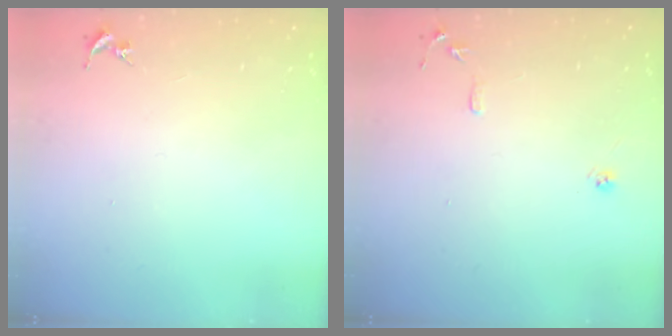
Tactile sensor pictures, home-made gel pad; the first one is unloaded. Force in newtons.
{"total": 7.9, "press": 7.9, "slide": 0.8}